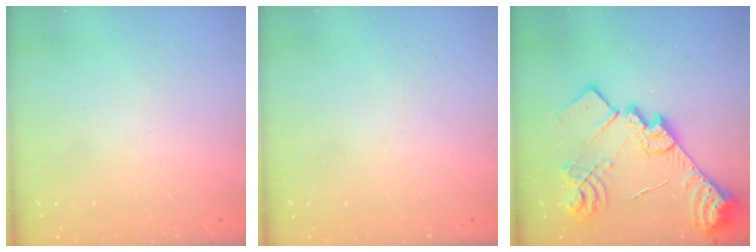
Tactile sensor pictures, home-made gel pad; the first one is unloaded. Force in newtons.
{"total": 0.0}
{"total": 26.5, "press": 26.4, "slide": 2.2}